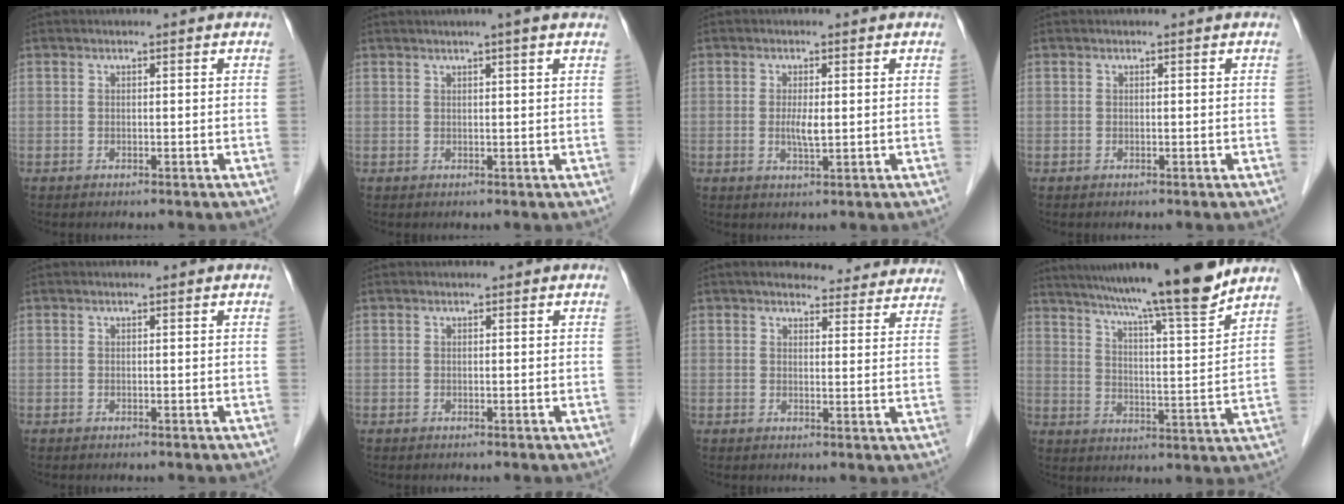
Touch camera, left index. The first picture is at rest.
{"total": 3.1, "force": [2.2, -0.3, 2.1], "torque": [-0.029, 0.017, 0.033]}
{"total": 2.6, "force": [0.0, 0.4, 2.6], "torque": [-0.055, -0.004, 0.003]}
{"total": 0.0}
{"total": 0.0}
{"total": 0.0}
{"total": 15.5, "force": [14.5, 4.0, 4.0], "torque": [-0.019, 0.004, 0.156]}
{"total": 16.9, "force": [14.2, -0.9, 9.0], "torque": [-0.142, -0.011, 0.212]}